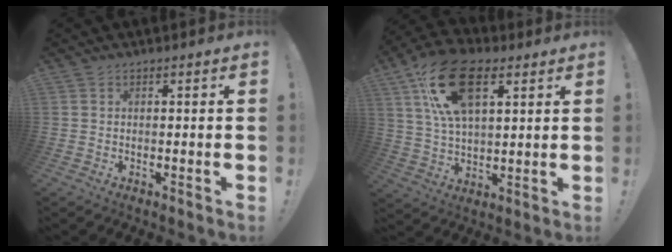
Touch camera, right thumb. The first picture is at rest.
{"total": 18.0, "force": [8.2, 9.1, 13.1], "torque": [-0.241, -0.021, 0.145]}